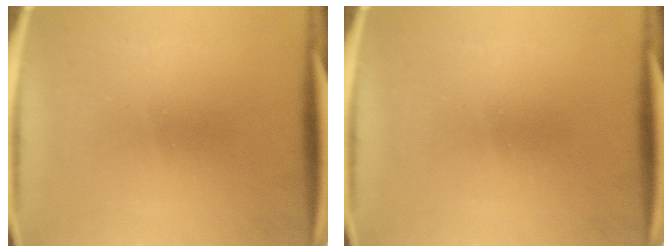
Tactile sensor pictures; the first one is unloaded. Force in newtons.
{"total": 0.0}